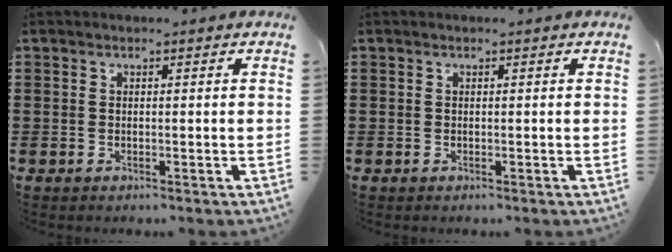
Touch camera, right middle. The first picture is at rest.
{"total": 0.0}